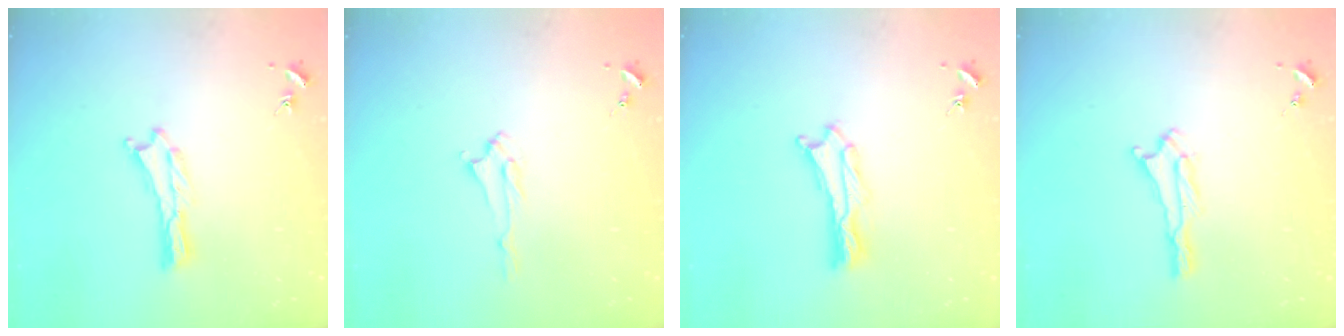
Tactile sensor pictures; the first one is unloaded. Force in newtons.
{"total": 1.4, "press": 1.4, "slide": 0.3}
{"total": 1.2, "press": 1.2, "slide": 0.2}
{"total": 1.0, "press": 1.0, "slide": 0.1}